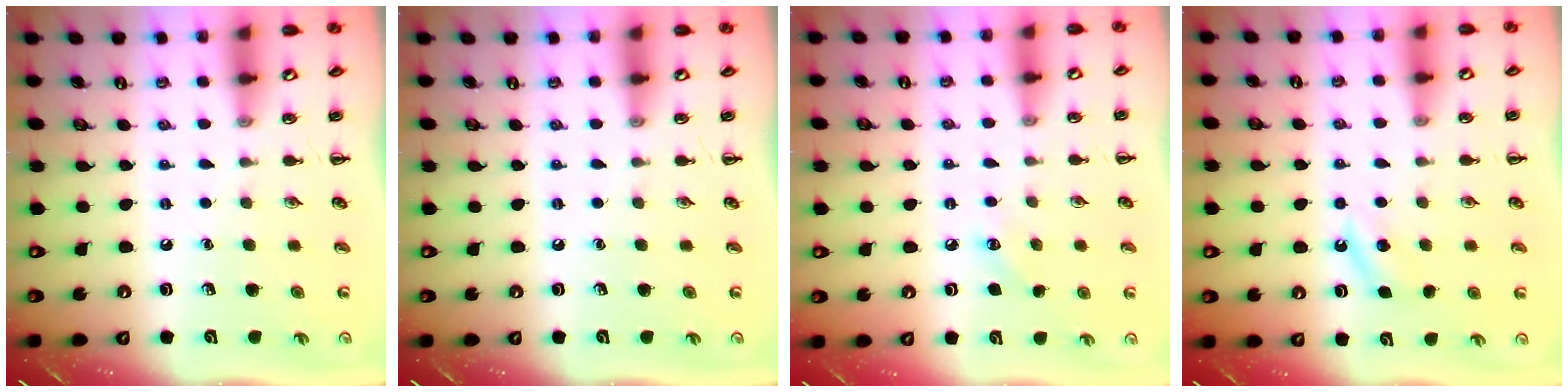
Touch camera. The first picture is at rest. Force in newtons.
{"total": 0.0}
{"total": 6.0, "press": 5.8, "slide": 1.8}
{"total": 5.2, "press": 5.0, "slide": 1.6}